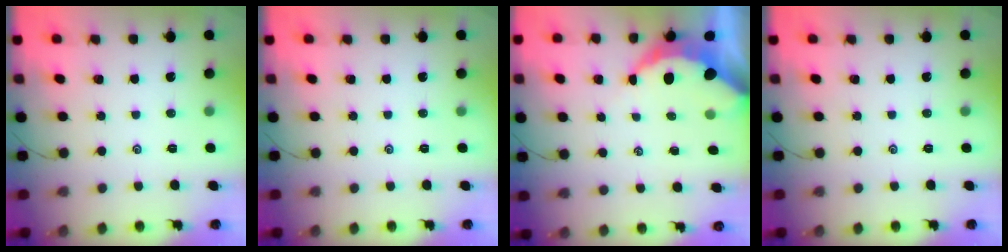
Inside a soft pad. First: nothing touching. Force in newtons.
{"total": 0.0}
{"total": 6.6, "press": 6.6, "slide": 0.7}
{"total": 0.0}